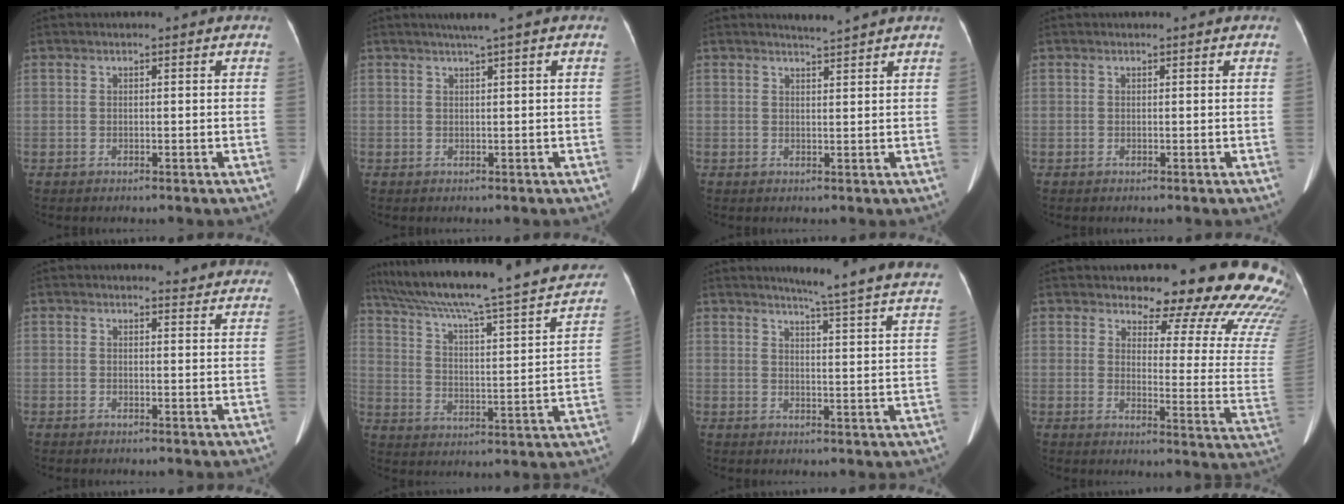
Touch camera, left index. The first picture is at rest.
{"total": 1.2, "force": [0.7, -0.1, 0.9], "torque": [-0.014, 0.008, 0.014]}
{"total": 1.4, "force": [1.3, -0.5, -0.2], "torque": [0.002, -0.001, 0.025]}
{"total": 0.0}
{"total": 4.4, "force": [4.3, 1.1, 0.1], "torque": [0.005, -0.007, 0.027]}
{"total": 29.0, "force": [24.8, 2.6, 14.7], "torque": [-0.240, -0.024, 0.336]}
{"total": 19.1, "force": [17.7, -0.8, 7.0], "torque": [-0.095, -0.076, 0.194]}
{"total": 21.5, "force": [19.2, 4.2, 8.9], "torque": [-0.090, -0.113, 0.201]}